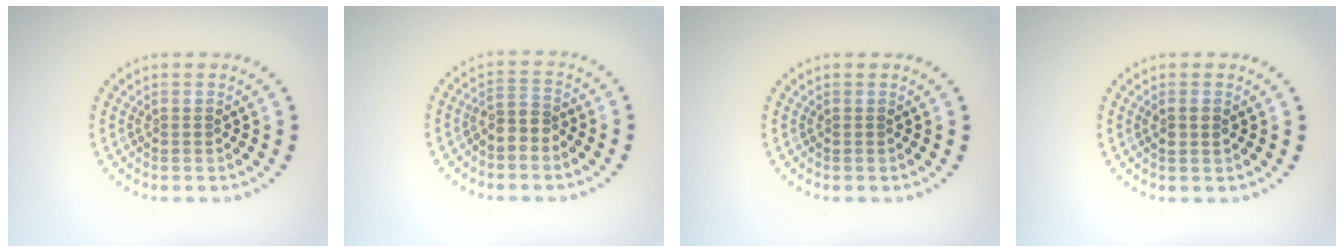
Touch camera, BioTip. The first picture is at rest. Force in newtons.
{"total": 2.2, "press": 1.9, "slide": 1.2}
{"total": 0.0}
{"total": 1.1, "press": 1.0, "slide": 0.3}